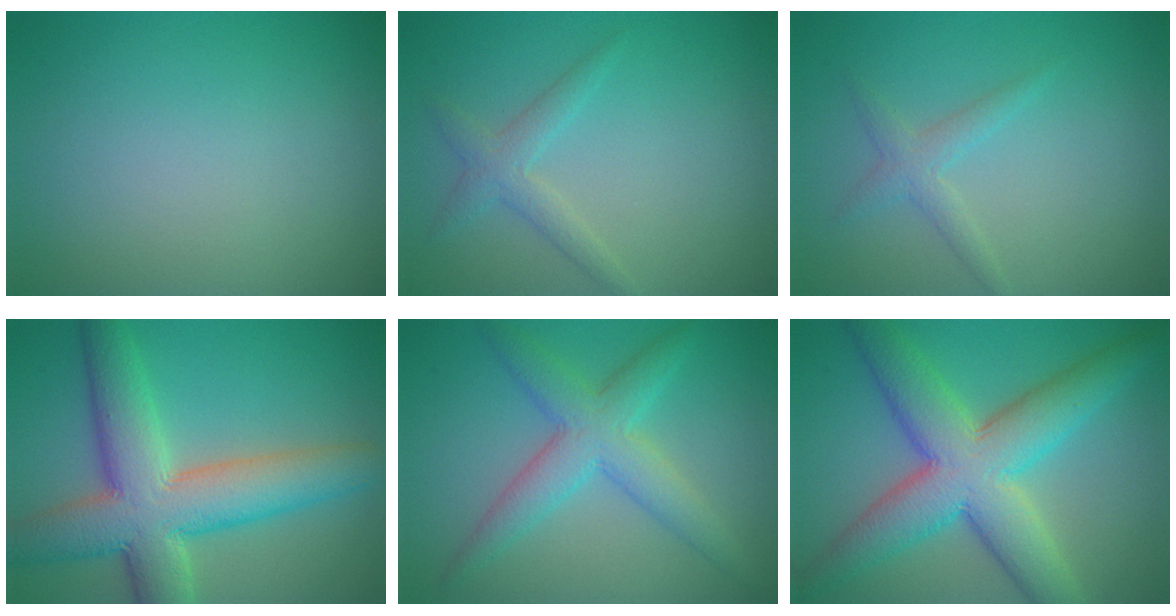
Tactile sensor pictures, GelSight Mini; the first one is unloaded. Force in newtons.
{"total": 2.0, "press": 2.0, "slide": 0.1}
{"total": 1.8, "press": 1.8, "slide": 0.1}
{"total": 9.8, "press": 9.8, "slide": 0.5}
{"total": 4.8, "press": 4.8, "slide": 0.2}
{"total": 9.5, "press": 9.4, "slide": 0.5}